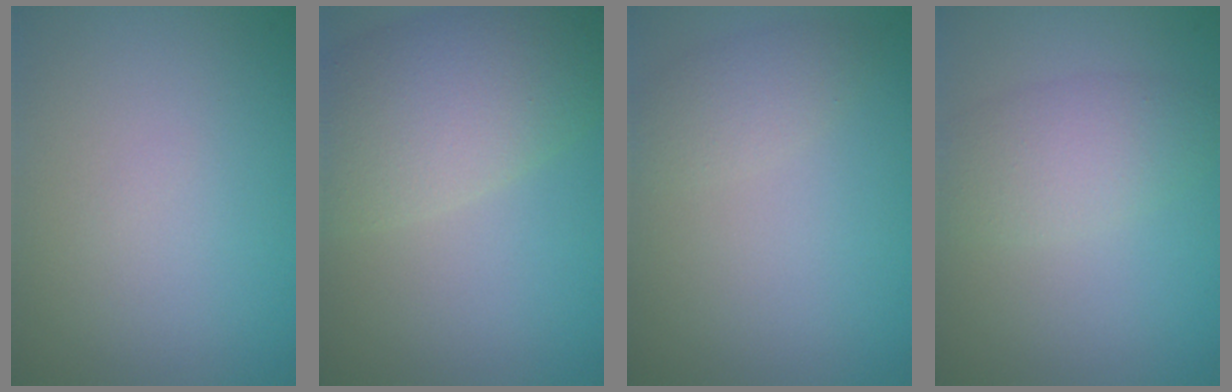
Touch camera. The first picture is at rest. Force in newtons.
{"total": 7.5, "press": 7.5, "slide": 0.6}
{"total": 1.8, "press": 1.8, "slide": 0.1}
{"total": 3.2, "press": 3.2, "slide": 0.1}